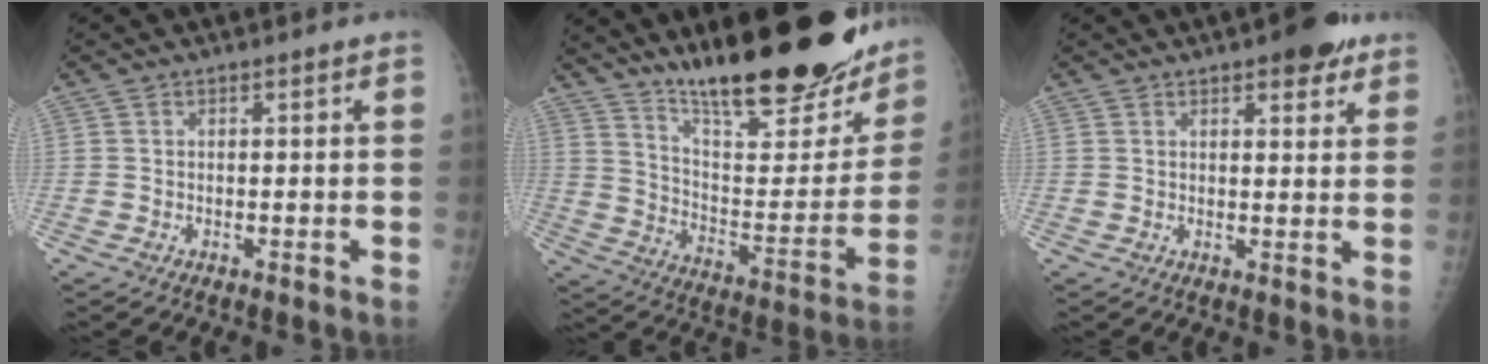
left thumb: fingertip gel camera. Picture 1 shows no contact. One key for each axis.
{"total": 28.8, "fx": 21.7, "fy": 7.1, "fz": 17.5, "tx": -0.226, "ty": -0.110, "tz": 0.322}
{"total": 6.5, "fx": 4.1, "fy": 2.5, "fz": 4.4, "tx": -0.035, "ty": -0.015, "tz": 0.050}